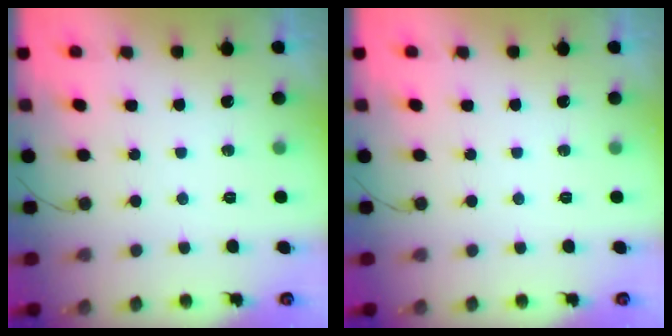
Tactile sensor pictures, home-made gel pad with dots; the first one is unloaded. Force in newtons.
{"total": 0.0}